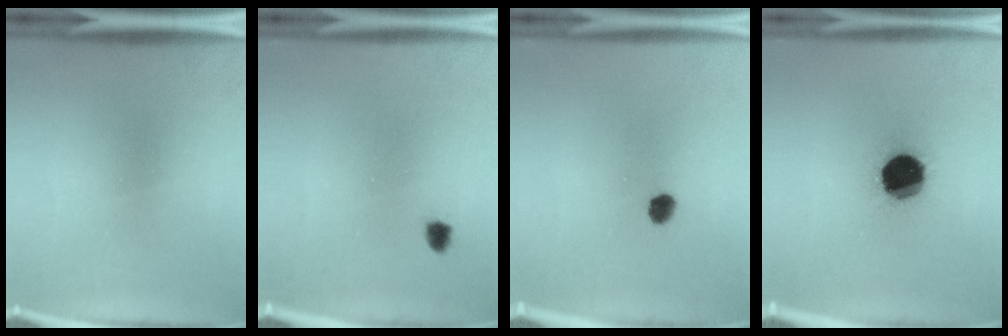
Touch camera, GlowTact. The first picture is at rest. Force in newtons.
{"total": 1.0}
{"total": 2.7}
{"total": 19.0}